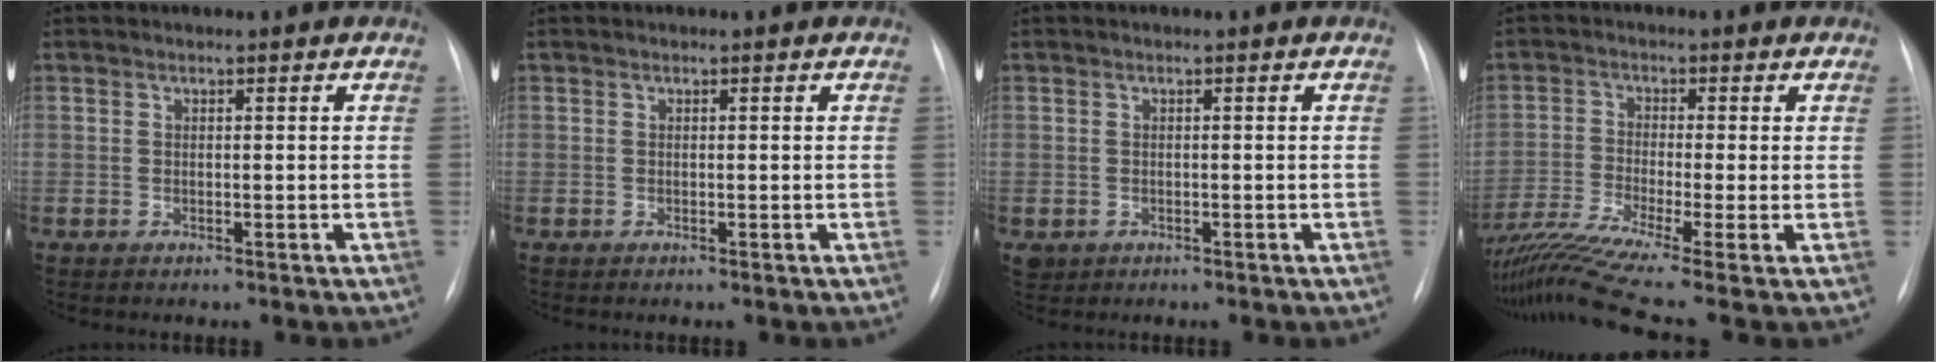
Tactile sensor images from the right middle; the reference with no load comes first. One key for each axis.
{"total": 0.0}
{"total": 1.5, "fx": -0.5, "fy": 1.3, "fz": 0.4, "tx": -0.007, "ty": 0.003, "tz": 0.001}
{"total": 10.1, "fx": -7.3, "fy": -1.4, "fz": 6.9, "tx": -0.139, "ty": -0.015, "tz": -0.128}